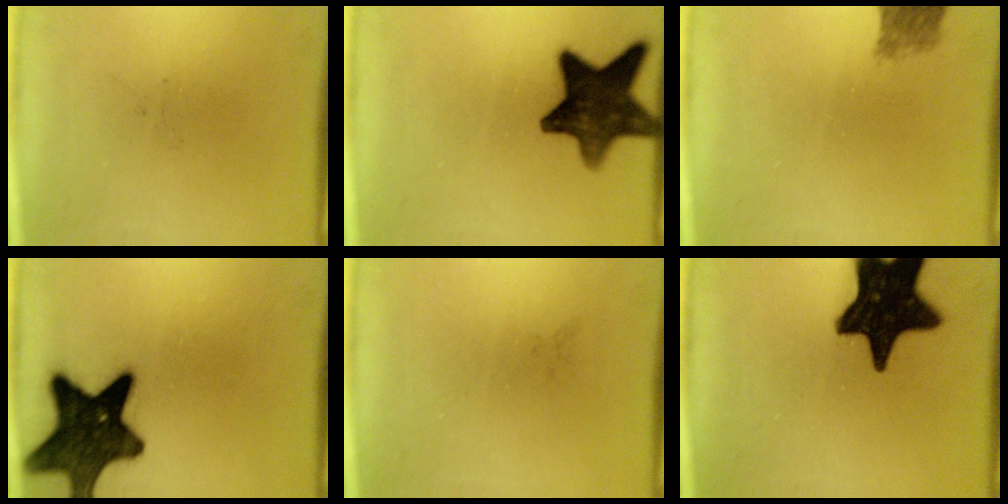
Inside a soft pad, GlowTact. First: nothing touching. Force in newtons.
{"total": 13.0}
{"total": 2.7}
{"total": 15.8}
{"total": 0.0}
{"total": 19.2}